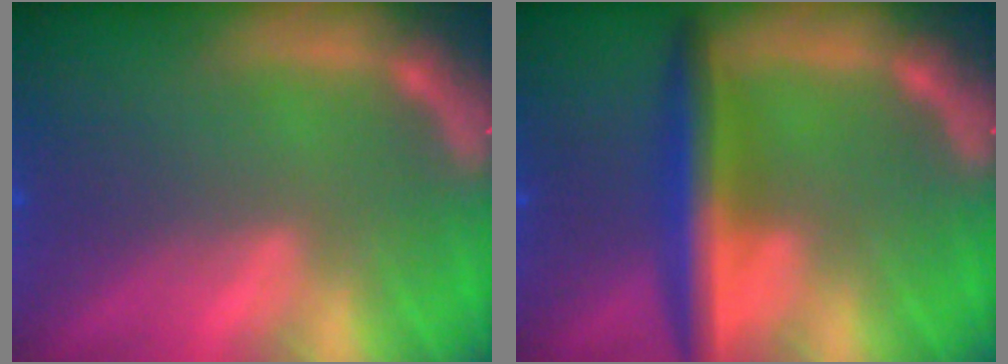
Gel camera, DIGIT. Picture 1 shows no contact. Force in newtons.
{"total": 5.0}